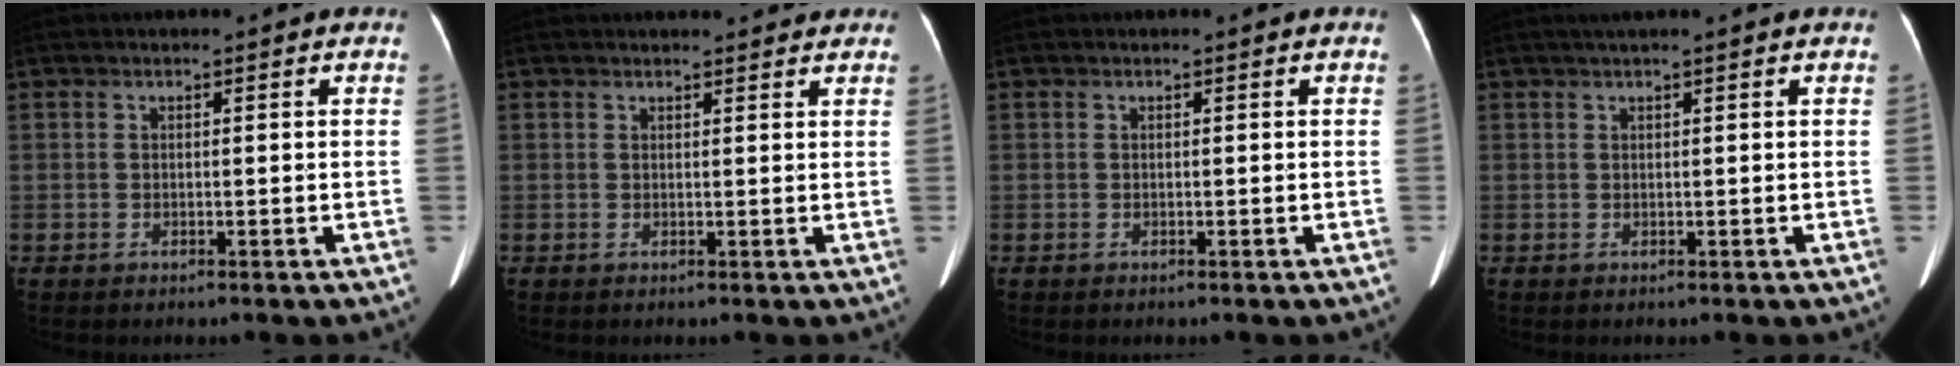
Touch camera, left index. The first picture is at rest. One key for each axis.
{"total": 5.8, "fx": 5.2, "fy": 1.6, "fz": 1.9, "tx": -0.018, "ty": 0.006, "tz": 0.053}
{"total": 0.0}
{"total": 2.7, "fx": 2.1, "fy": -0.3, "fz": 1.7, "tx": -0.022, "ty": 0.030, "tz": 0.035}